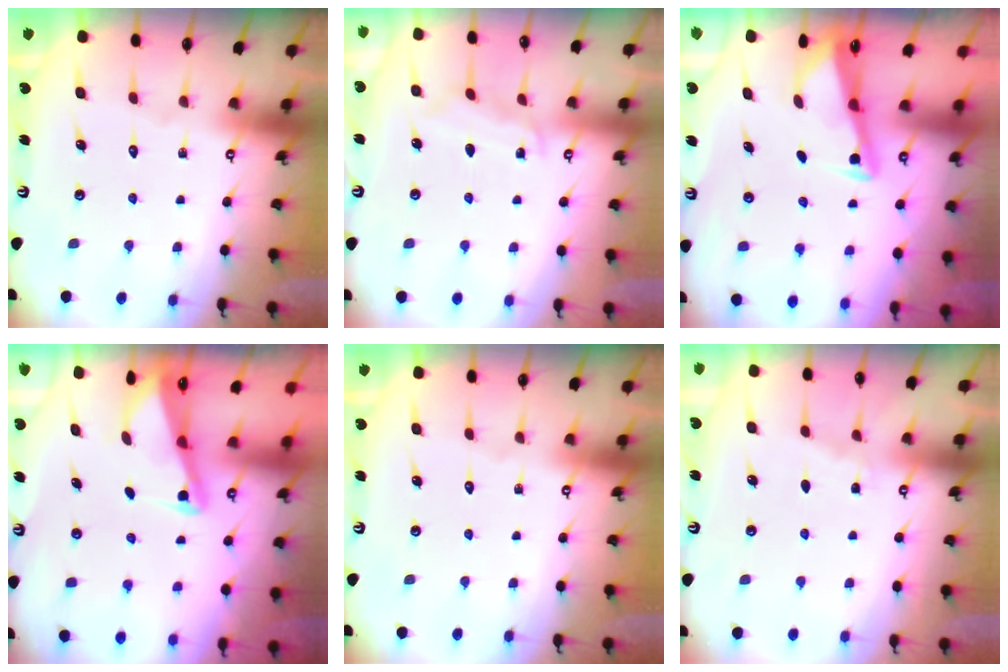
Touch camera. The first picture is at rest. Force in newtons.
{"total": 5.4, "press": 5.3, "slide": 0.7}
{"total": 2.8, "press": 2.8, "slide": 0.3}
{"total": 3.4, "press": 3.3, "slide": 0.3}
{"total": 0.0}
{"total": 3.6, "press": 3.5, "slide": 0.4}